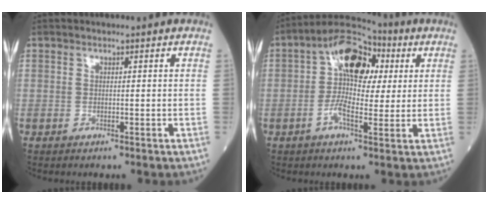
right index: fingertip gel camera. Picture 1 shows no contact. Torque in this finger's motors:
{"motor_torque": [0.49, -0.22, 0.22, 0.05]}